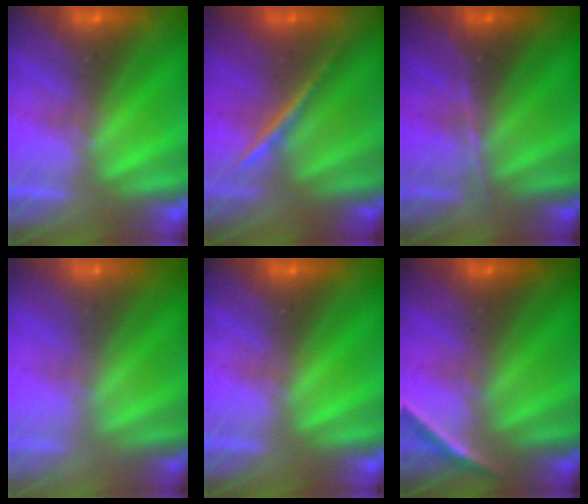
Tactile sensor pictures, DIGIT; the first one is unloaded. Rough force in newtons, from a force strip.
{"total": 1.8}
{"total": 2.9}
{"total": 6.1}
{"total": 0.0}
{"total": 1.6}